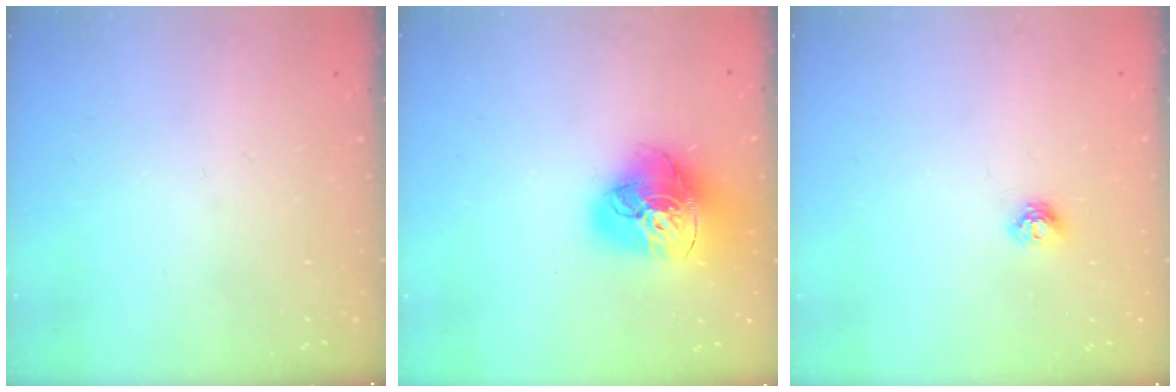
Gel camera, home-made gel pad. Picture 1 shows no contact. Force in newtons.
{"total": 21.0, "press": 20.9, "slide": 2.1}
{"total": 5.6, "press": 5.5, "slide": 0.7}